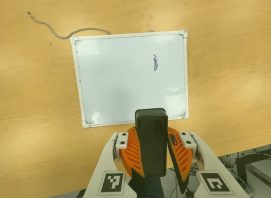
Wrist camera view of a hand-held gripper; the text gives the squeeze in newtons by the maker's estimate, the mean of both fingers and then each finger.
{"total": 10.0, "left": 10.1, "right": 9.9}